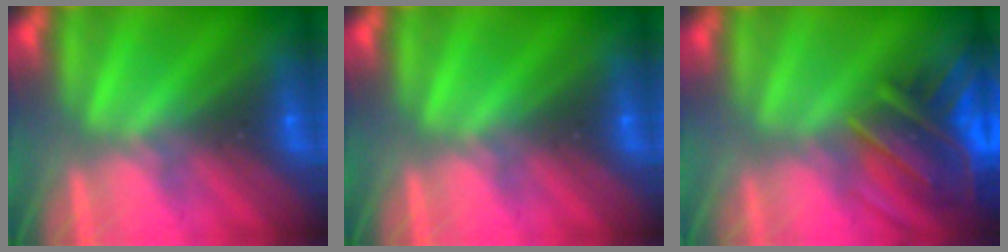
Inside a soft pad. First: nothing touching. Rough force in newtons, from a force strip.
{"total": 0.0}
{"total": 9.1}